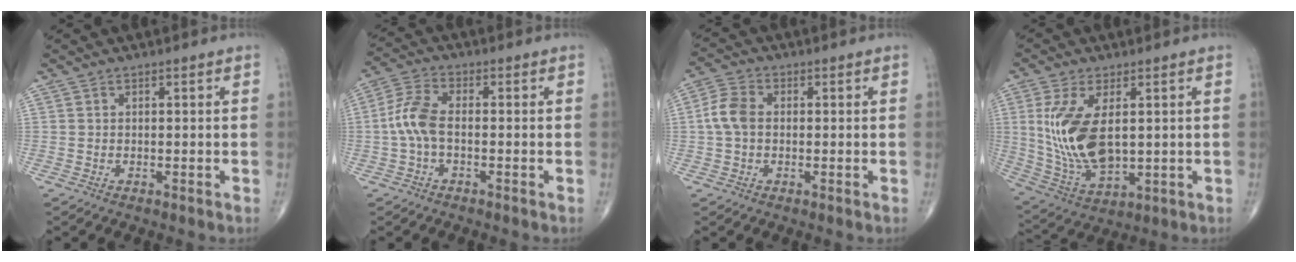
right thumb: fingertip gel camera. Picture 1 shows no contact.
{"total": 6.6, "force": [-0.8, 3.2, 5.7], "torque": [-0.133, 0.021, -0.023]}
{"total": 5.5, "force": [0.2, 3.8, 3.9], "torque": [-0.085, 0.016, -0.003]}
{"total": 14.9, "force": [2.1, 7.6, 12.7], "torque": [-0.253, -0.017, 0.057]}